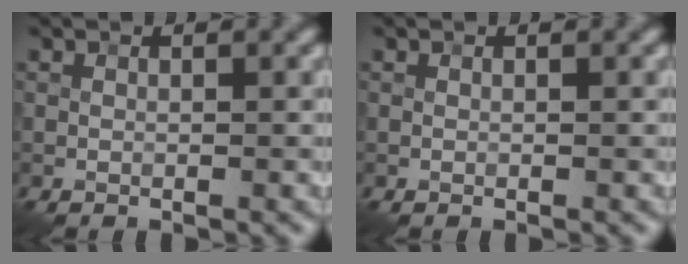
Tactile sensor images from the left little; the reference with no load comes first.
{"total": 0.0}